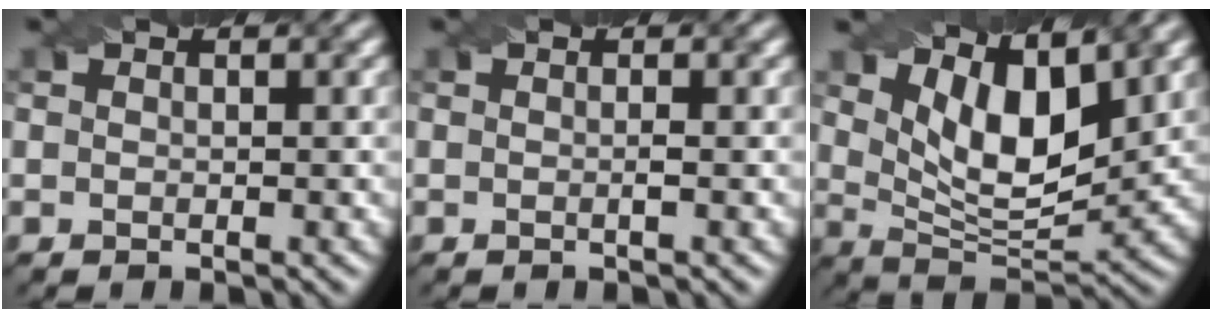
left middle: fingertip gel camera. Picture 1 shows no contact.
{"total": 0.5, "force": [-0.2, 0.0, 0.5], "torque": [-0.010, -0.002, -0.003]}
{"total": 7.8, "force": [3.5, 3.3, 6.1], "torque": [-0.113, -0.008, 0.060]}